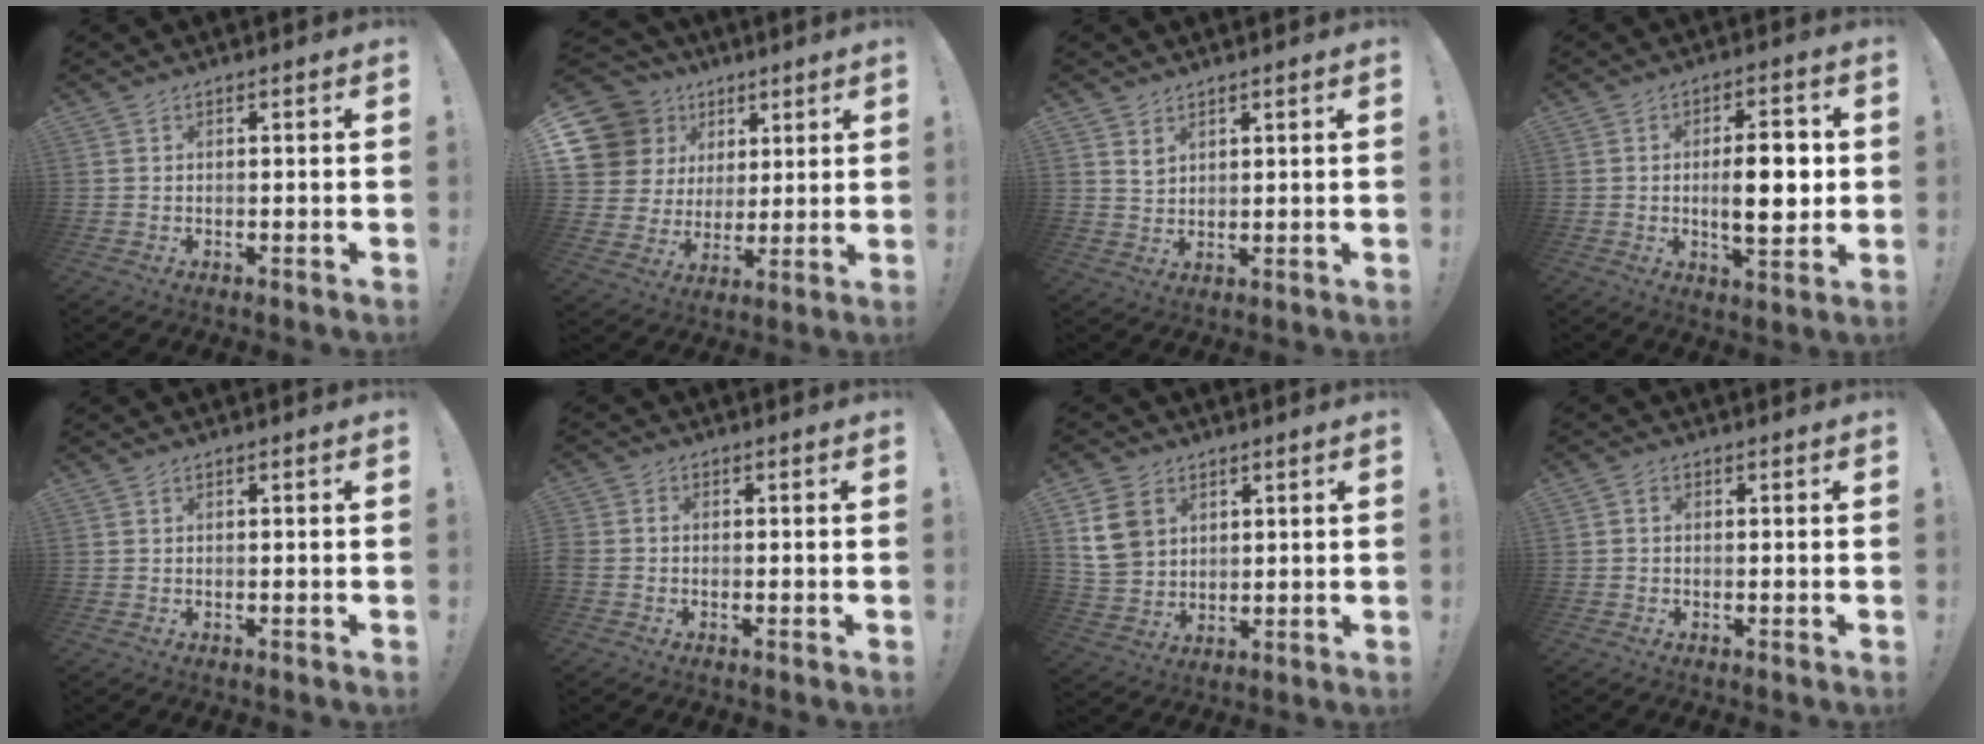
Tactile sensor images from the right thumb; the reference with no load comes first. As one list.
[{"total": 15.2, "force": [6.5, 12.6, 5.4], "torque": [-0.106, -0.028, 0.149]}, {"total": 3.2, "force": [2.4, 1.9, 0.9], "torque": [-0.007, -0.017, 0.043]}, {"total": 11.2, "force": [-0.1, 4.2, 10.4], "torque": [-0.151, -0.006, -0.010]}, {"total": 0.0}, {"total": 1.5, "force": [-1.0, 0.8, 0.7], "torque": [-0.010, 0.004, -0.018]}, {"total": 10.8, "force": [4.7, 8.6, 4.7], "torque": [-0.081, -0.011, 0.096]}, {"total": 0.9, "force": [-0.5, 0.7, 0.4], "torque": [-0.010, 0.004, -0.008]}]